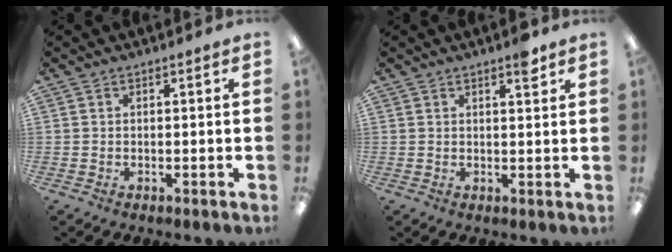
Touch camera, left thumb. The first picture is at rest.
{"total": 3.4, "force": [2.4, 0.8, 2.2], "torque": [-0.025, -0.008, 0.036]}